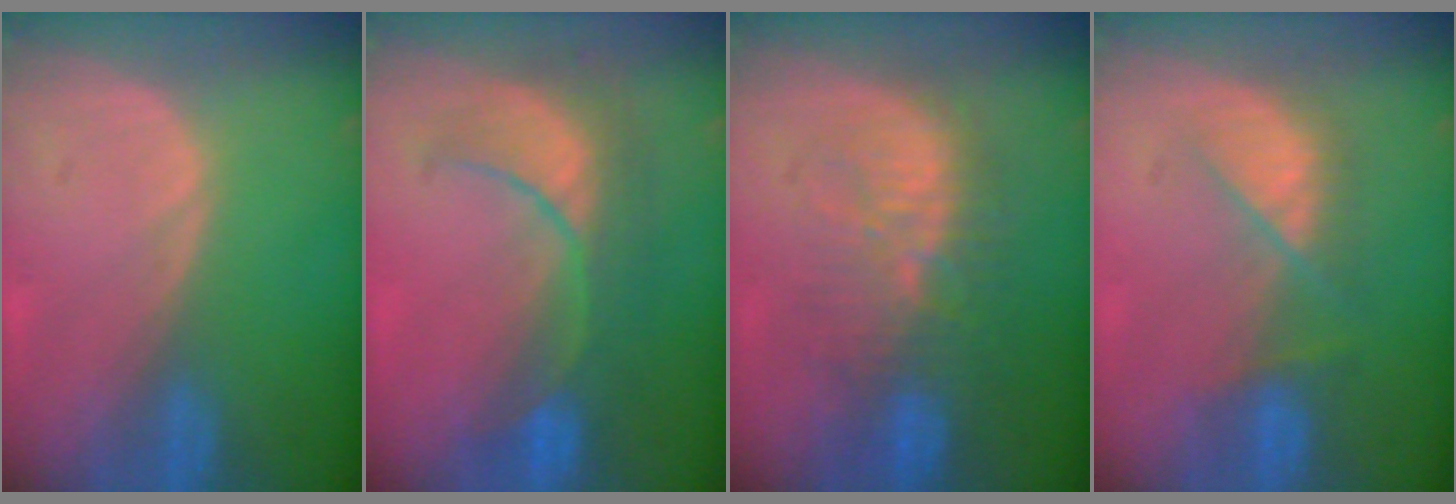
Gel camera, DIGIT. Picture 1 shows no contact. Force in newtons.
{"total": 8.2, "press": 8.1, "slide": 0.8}
{"total": 9.6, "press": 9.2, "slide": 2.8}
{"total": 5.4, "press": 5.4, "slide": 0.5}